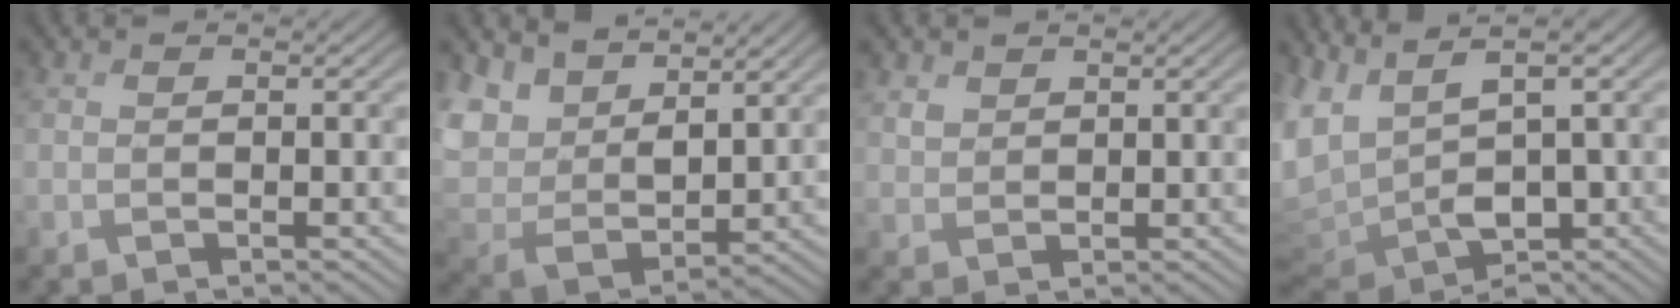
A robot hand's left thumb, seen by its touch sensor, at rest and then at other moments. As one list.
[{"total": 9.6, "force": [6.6, 5.4, 4.5], "torque": [-0.136, -0.002, 0.122]}, {"total": 2.4, "force": [1.6, 1.6, 0.6], "torque": [-0.017, 0.000, 0.036]}, {"total": 9.5, "force": [1.6, 5.9, 7.3], "torque": [-0.192, -0.013, 0.041]}]